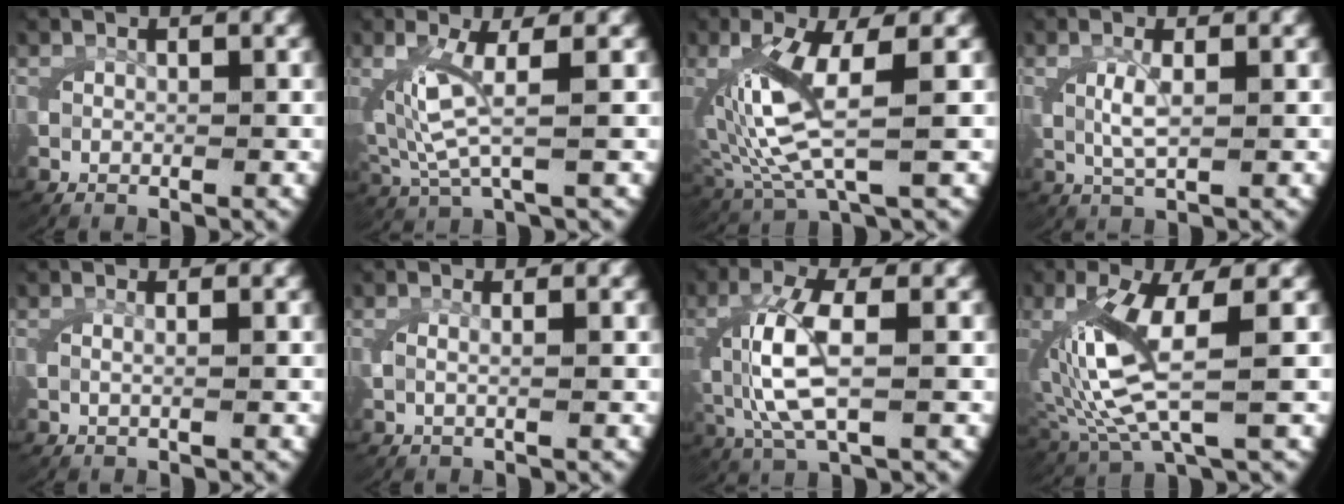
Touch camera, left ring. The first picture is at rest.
{"total": 4.2, "force": [0.9, 1.5, 3.8], "torque": [-0.098, -0.012, 0.028]}
{"total": 6.2, "force": [1.0, 2.5, 5.5], "torque": [-0.136, -0.012, 0.033]}
{"total": 2.4, "force": [0.4, 0.7, 2.3], "torque": [-0.053, -0.007, 0.013]}
{"total": 0.9, "force": [0.2, -0.1, 0.9], "torque": [-0.023, 0.000, 0.003]}
{"total": 1.2, "force": [0.2, 0.1, 1.1], "torque": [-0.032, -0.001, 0.003]}
{"total": 5.6, "force": [-0.2, 2.3, 5.1], "torque": [-0.125, -0.011, 0.010]}
{"total": 6.8, "force": [0.9, 2.8, 6.1], "torque": [-0.149, -0.013, 0.032]}